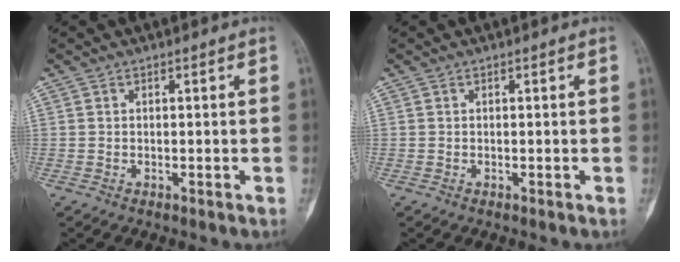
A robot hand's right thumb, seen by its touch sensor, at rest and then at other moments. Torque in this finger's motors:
{"motor_torque": [0.00, 0.00, 0.01, 0.00, 0.00]}